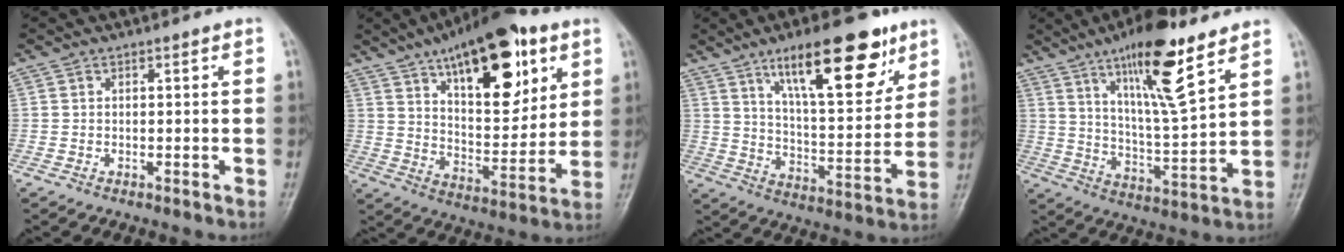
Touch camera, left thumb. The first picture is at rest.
{"total": 22.8, "force": [11.4, 10.0, 17.0], "torque": [-0.214, -0.042, 0.186]}
{"total": 19.8, "force": [11.6, 6.7, 14.6], "torque": [-0.182, -0.052, 0.190]}
{"total": 16.2, "force": [9.8, 3.2, 12.5], "torque": [-0.197, -0.055, 0.172]}